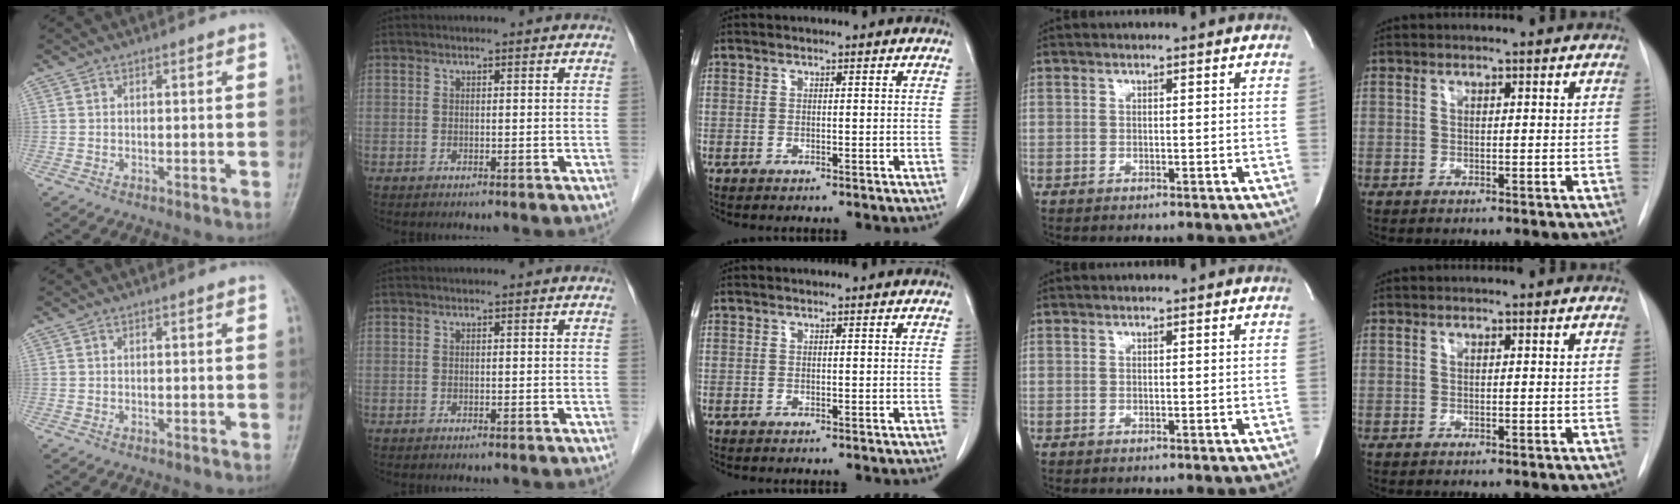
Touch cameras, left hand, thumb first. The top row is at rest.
{}